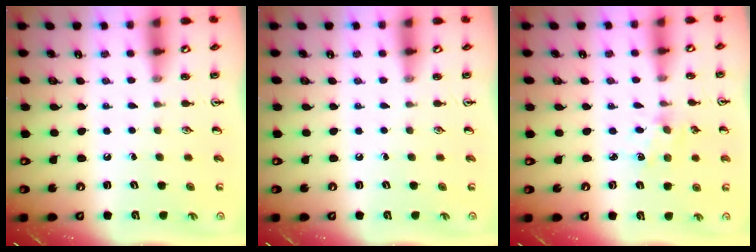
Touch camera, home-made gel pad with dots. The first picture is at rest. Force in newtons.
{"total": 0.0}
{"total": 2.6, "press": 2.6, "slide": 0.4}